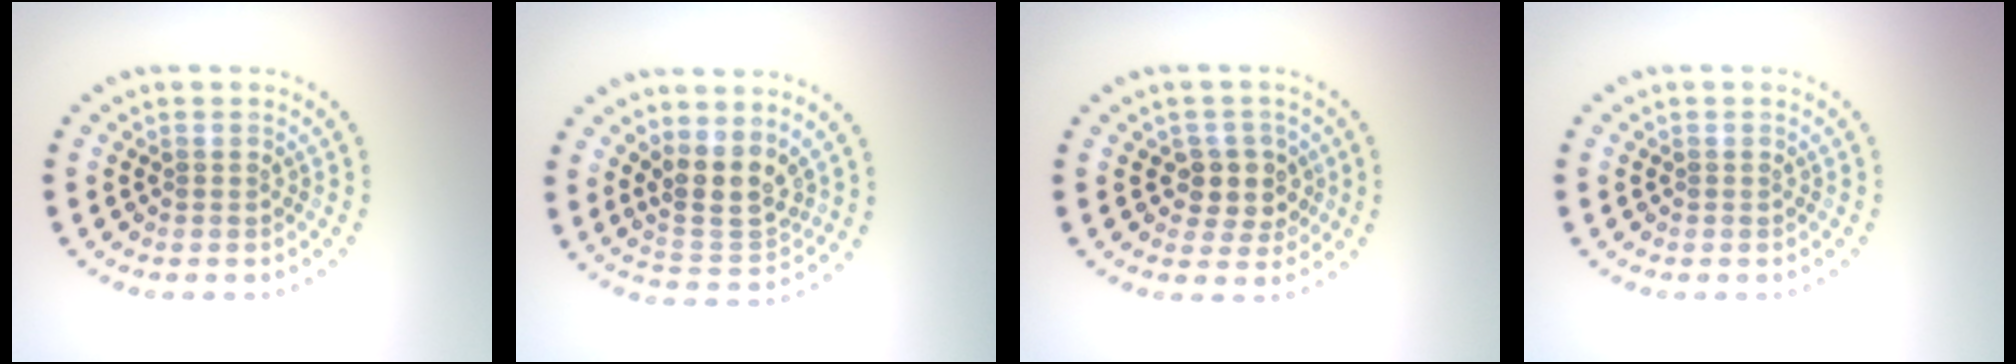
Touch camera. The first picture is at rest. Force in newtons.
{"total": 3.9, "press": 3.4, "slide": 1.9}
{"total": 2.9, "press": 2.6, "slide": 1.4}
{"total": 0.0}